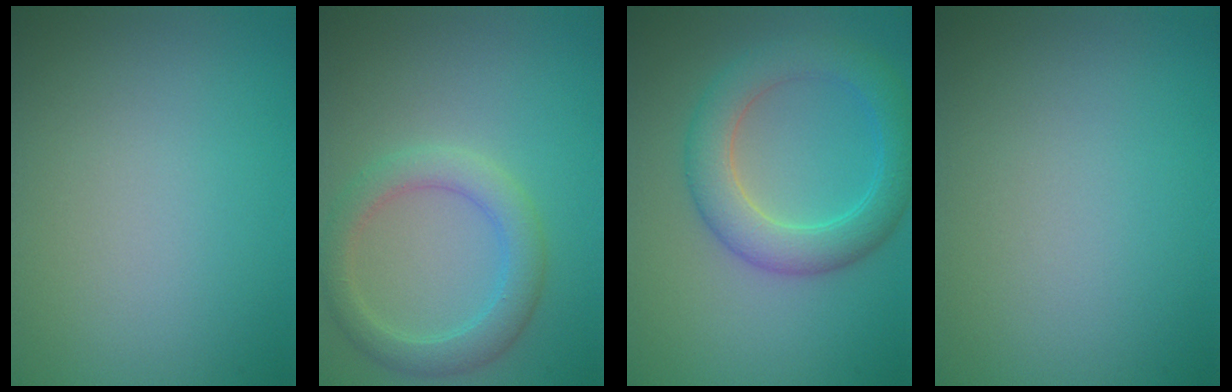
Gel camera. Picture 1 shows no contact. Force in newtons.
{"total": 3.7, "press": 3.7, "slide": 0.1}
{"total": 5.1, "press": 5.1, "slide": 0.1}
{"total": 0.0}